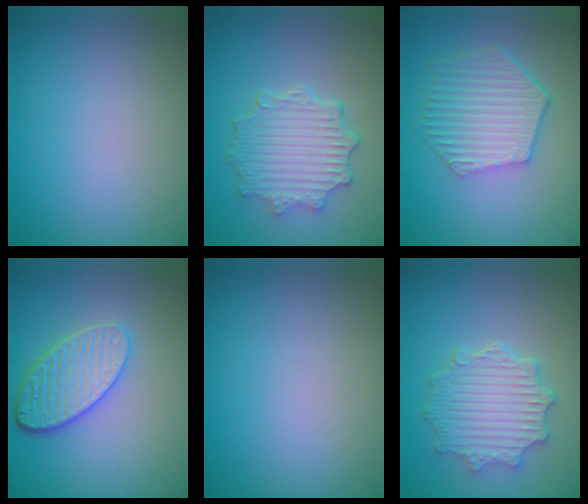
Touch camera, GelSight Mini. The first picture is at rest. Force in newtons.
{"total": 4.8, "press": 3.9, "slide": 2.8}
{"total": 5.4, "press": 4.1, "slide": 3.6}
{"total": 4.3, "press": 3.8, "slide": 2.0}
{"total": 0.0}
{"total": 4.9, "press": 4.0, "slide": 2.9}